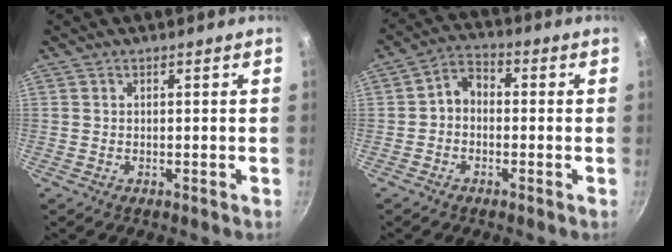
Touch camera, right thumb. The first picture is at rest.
{"total": 4.9, "force": [-0.7, 3.7, 3.2], "torque": [-0.046, 0.023, -0.025]}